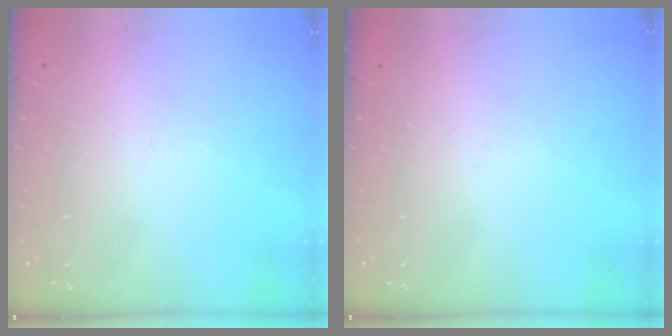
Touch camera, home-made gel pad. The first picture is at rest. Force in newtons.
{"total": 0.0}